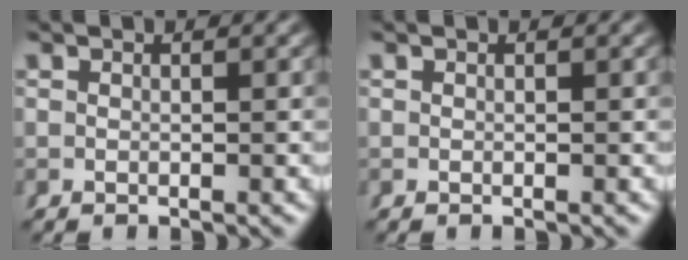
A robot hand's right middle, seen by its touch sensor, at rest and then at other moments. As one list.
[{"total": 0.0}]